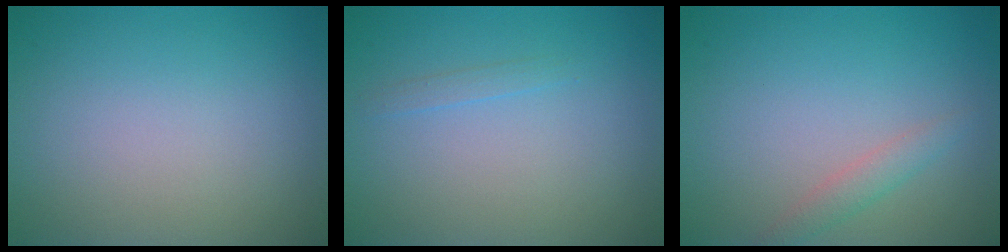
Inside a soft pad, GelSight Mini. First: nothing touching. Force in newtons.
{"total": 0.7, "press": 0.7, "slide": 0.0}
{"total": 1.5, "press": 1.4, "slide": 0.0}